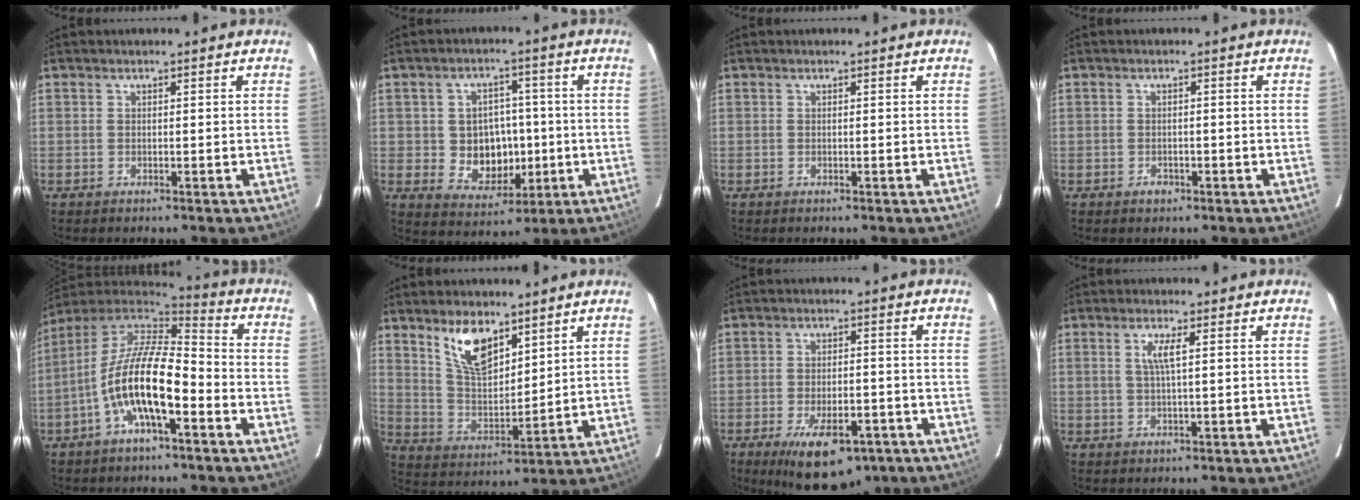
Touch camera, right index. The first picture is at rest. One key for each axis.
{"total": 9.2, "fx": -1.0, "fy": 8.0, "fz": 4.4, "tx": -0.096, "ty": 0.009, "tz": 0.003}
{"total": 0.0}
{"total": 1.8, "fx": -0.9, "fy": 1.5, "fz": 0.5, "tx": -0.008, "ty": 0.002, "tz": -0.013}
{"total": 15.7, "fx": -6.0, "fy": 5.3, "fz": 13.5, "tx": -0.262, "ty": -0.004, "tz": -0.119}
{"total": 10.8, "fx": 6.9, "fy": 4.7, "fz": 6.8, "tx": -0.121, "ty": 0.003, "tz": 0.141}
{"total": 13.9, "fx": -8.5, "fy": 5.9, "fz": 9.2, "tx": -0.170, "ty": -0.020, "tz": -0.119}
{"total": 3.0, "fx": 0.8, "fy": 0.1, "fz": 2.9, "tx": -0.056, "ty": 0.001, "tz": 0.015}